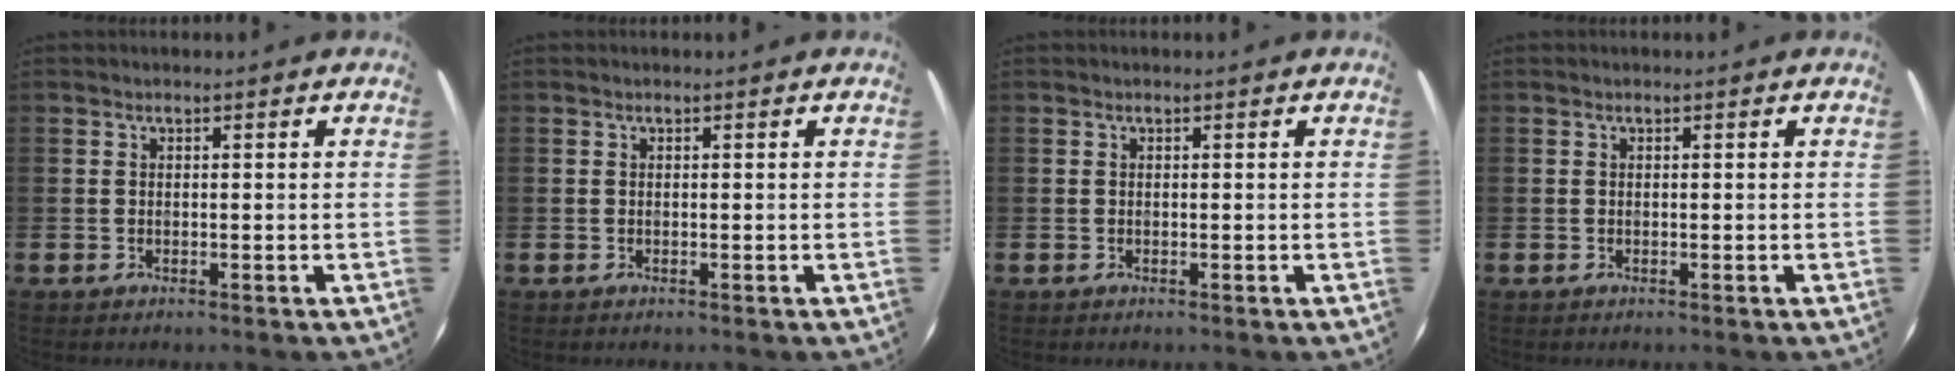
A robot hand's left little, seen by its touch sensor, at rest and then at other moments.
{"total": 0.0}
{"total": 0.0}
{"total": 0.0}